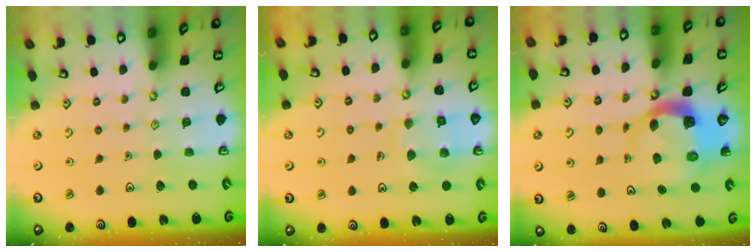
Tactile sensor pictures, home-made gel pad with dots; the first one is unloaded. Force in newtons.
{"total": 10.6, "press": 10.6, "slide": 0.9}
{"total": 6.2, "press": 6.1, "slide": 0.9}